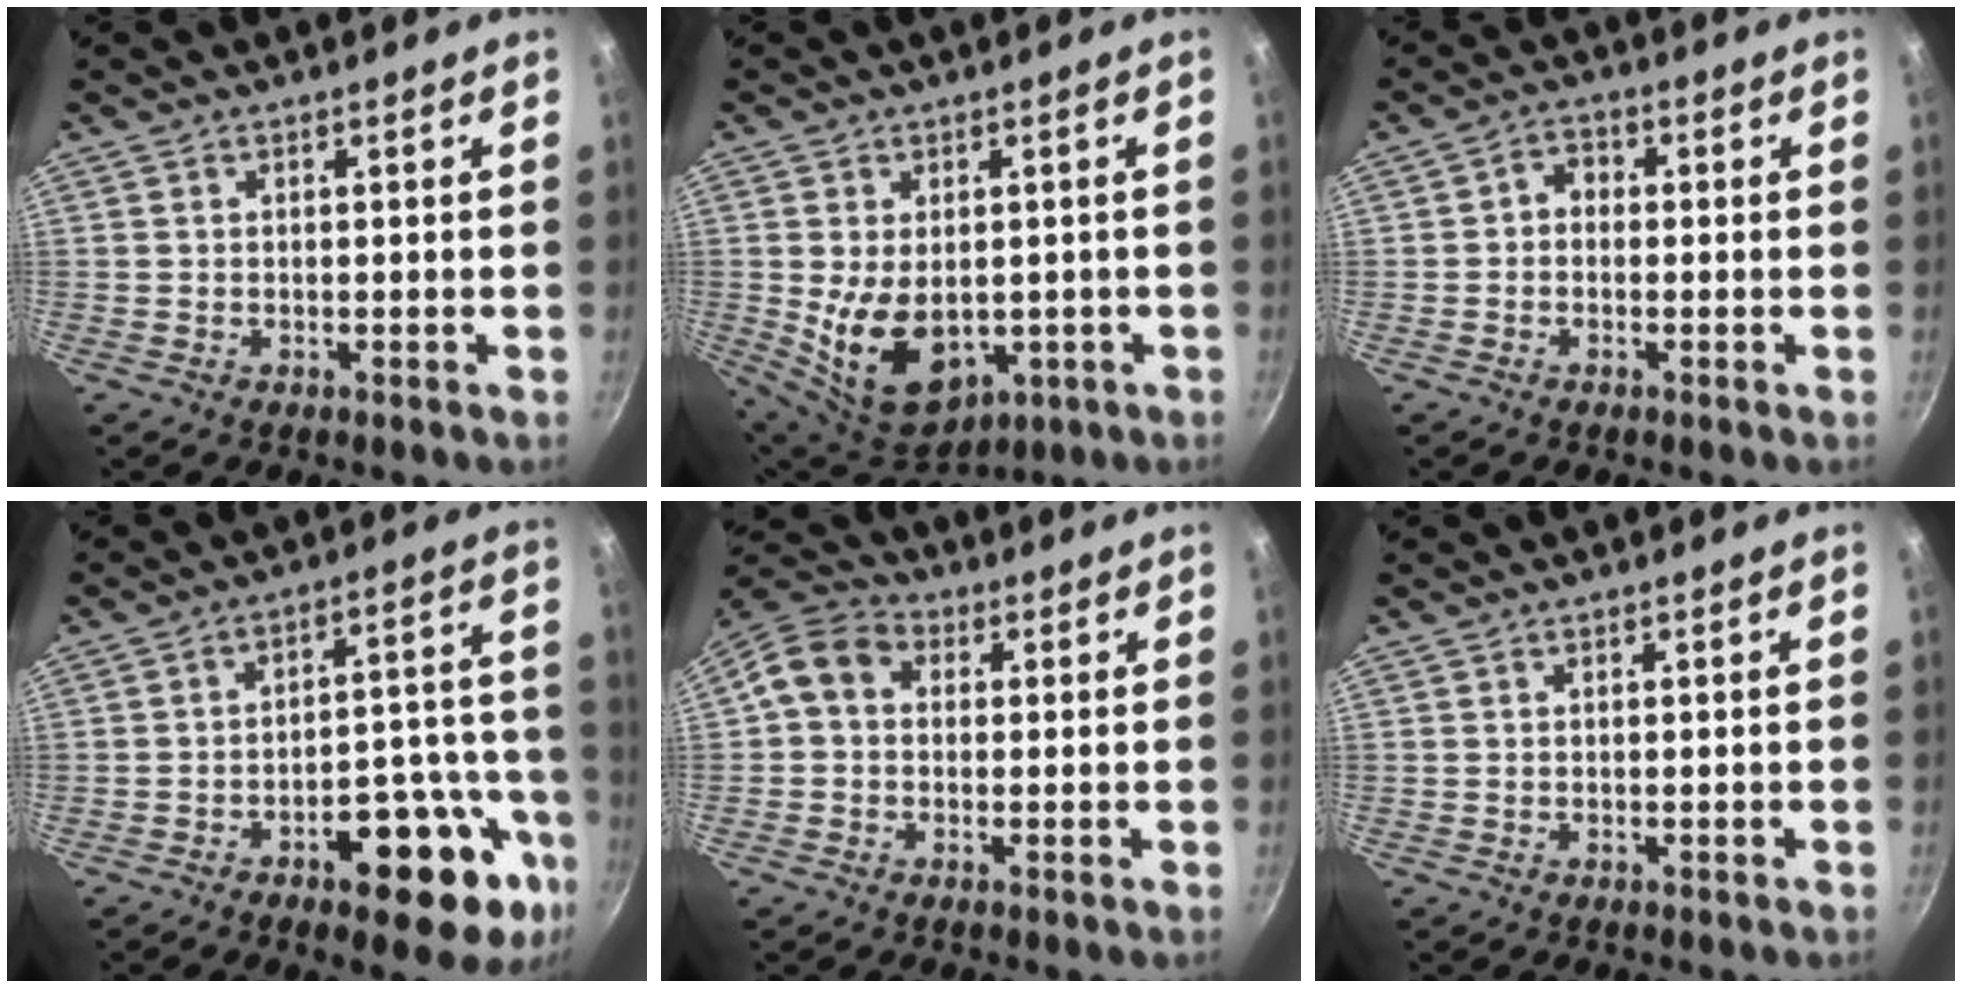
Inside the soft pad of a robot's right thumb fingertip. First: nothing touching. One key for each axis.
{"total": 13.3, "fx": -1.2, "fy": 8.8, "fz": 9.9, "tx": -0.146, "ty": -0.016, "tz": 0.009}
{"total": 3.0, "fx": -0.4, "fy": 2.5, "fz": 1.6, "tx": -0.016, "ty": 0.011, "tz": -0.015}
{"total": 18.4, "fx": -8.6, "fy": 8.0, "fz": 14.1, "tx": -0.135, "ty": 0.055, "tz": -0.114}
{"total": 7.3, "fx": 0.5, "fy": 6.0, "fz": 4.2, "tx": -0.068, "ty": 0.021, "tz": -0.014}
{"total": 0.0}